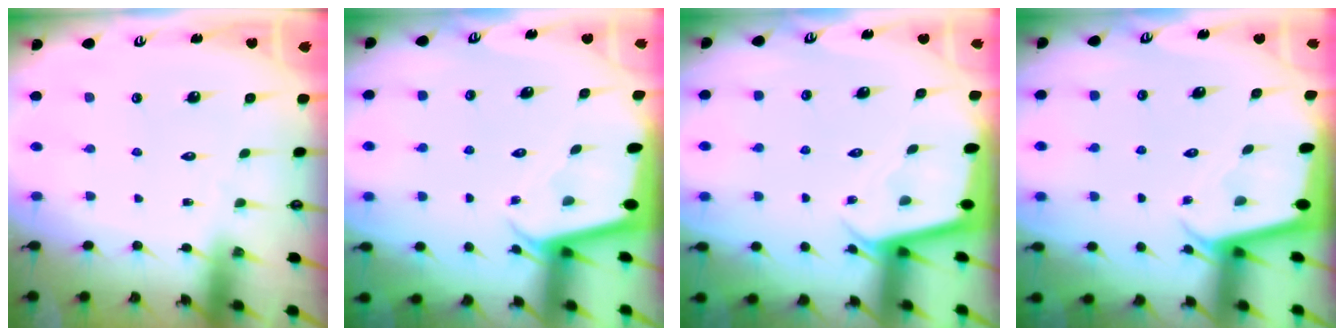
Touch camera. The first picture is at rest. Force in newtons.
{"total": 2.2, "press": 2.2, "slide": 0.1}
{"total": 2.3, "press": 2.3, "slide": 0.1}
{"total": 2.2, "press": 2.2, "slide": 0.1}